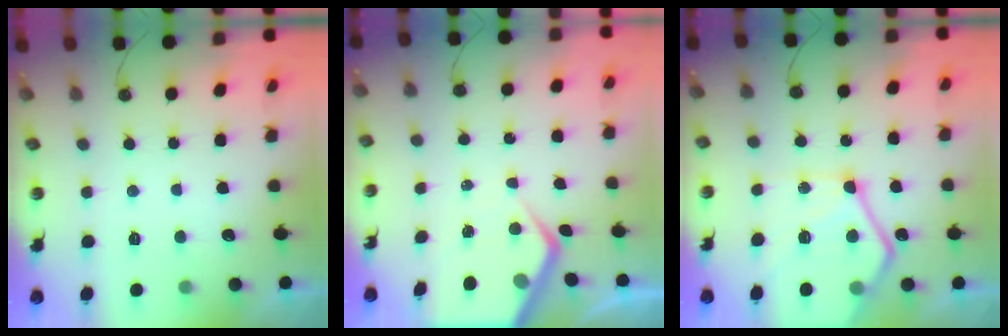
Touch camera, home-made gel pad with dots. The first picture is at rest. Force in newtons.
{"total": 7.1, "press": 7.1, "slide": 0.7}
{"total": 18.4, "press": 18.3, "slide": 2.0}